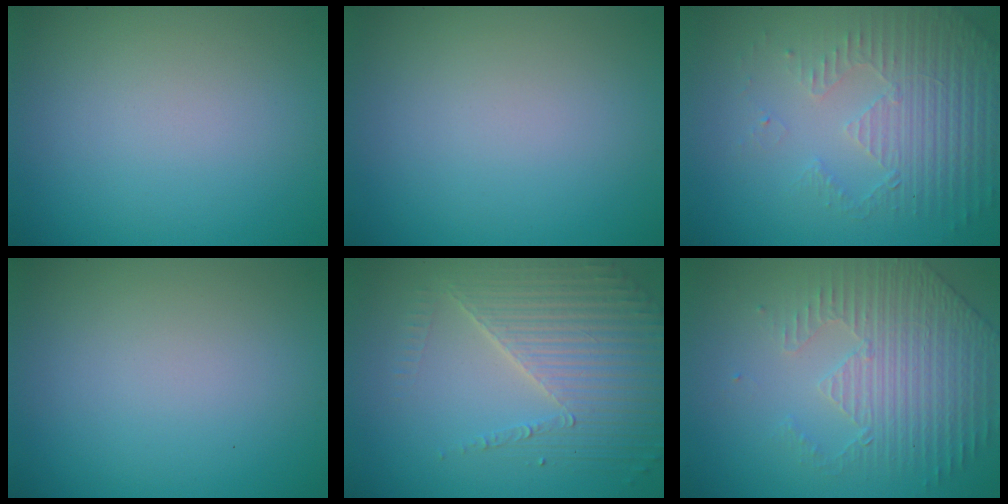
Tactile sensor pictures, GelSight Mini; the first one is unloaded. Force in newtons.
{"total": 0.0}
{"total": 5.1, "press": 3.5, "slide": 3.7}
{"total": 0.0}
{"total": 5.4, "press": 4.4, "slide": 3.2}
{"total": 4.5, "press": 3.4, "slide": 3.0}